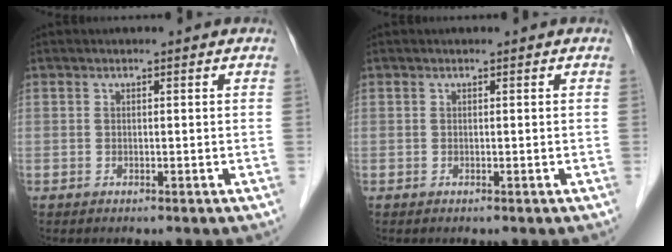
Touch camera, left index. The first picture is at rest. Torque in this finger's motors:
{"motor_torque": [0.01, 0.01, 0.00, -0.01]}